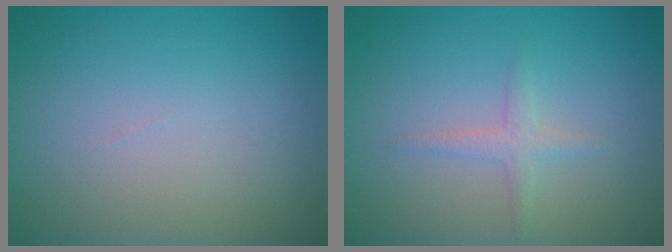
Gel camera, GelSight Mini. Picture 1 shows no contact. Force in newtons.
{"total": 1.4, "press": 1.4, "slide": 0.0}